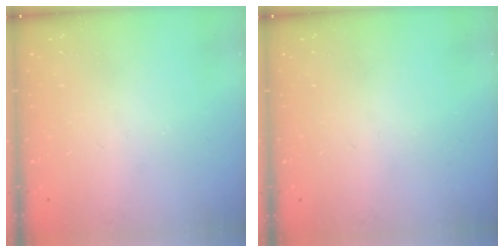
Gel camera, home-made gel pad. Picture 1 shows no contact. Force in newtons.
{"total": 0.0}